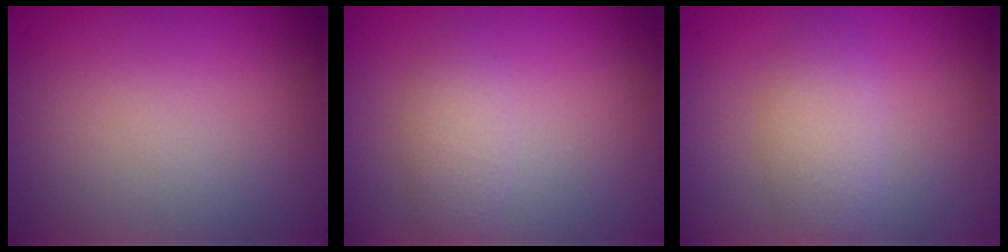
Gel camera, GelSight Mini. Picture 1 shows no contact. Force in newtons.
{"total": 2.1, "press": 2.1, "slide": 0.1}
{"total": 2.8, "press": 2.8, "slide": 0.2}